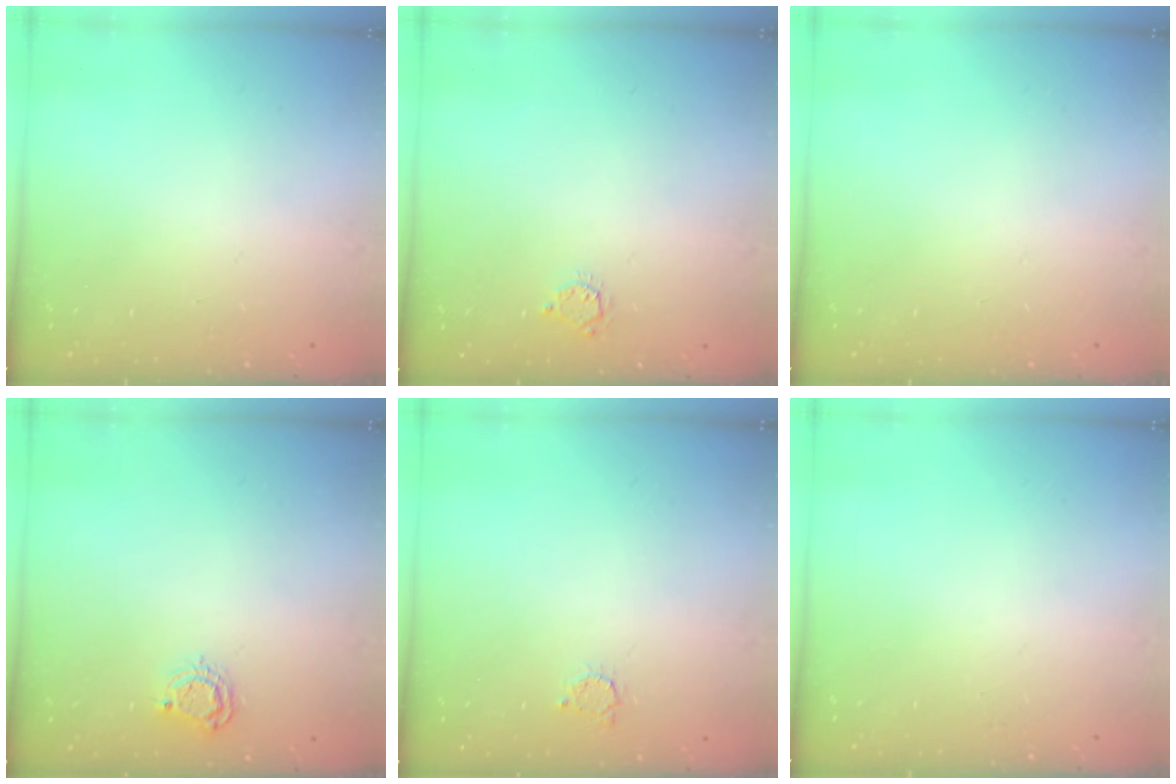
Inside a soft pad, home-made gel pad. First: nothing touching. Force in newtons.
{"total": 3.3, "press": 3.3, "slide": 0.4}
{"total": 0.0}
{"total": 5.0, "press": 5.0, "slide": 0.6}
{"total": 2.4, "press": 2.4, "slide": 0.3}
{"total": 0.0}